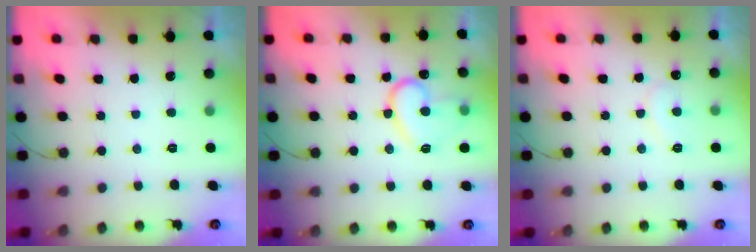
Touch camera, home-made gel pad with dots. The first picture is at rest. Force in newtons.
{"total": 13.3, "press": 13.3, "slide": 1.1}
{"total": 6.0, "press": 6.0, "slide": 0.4}